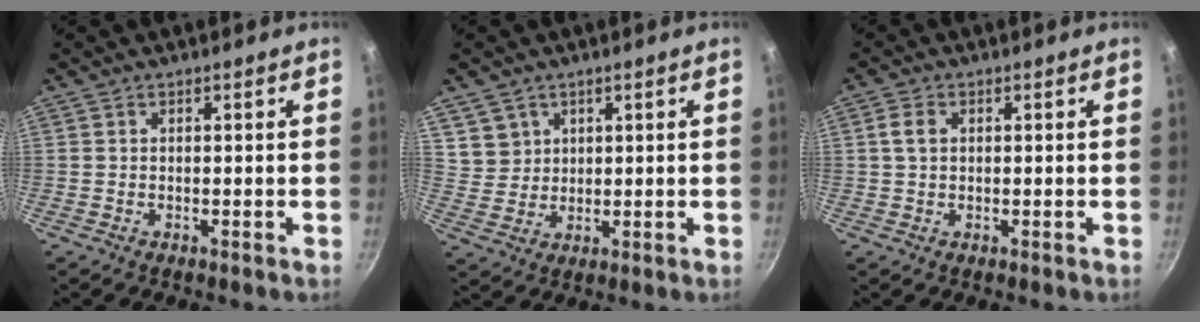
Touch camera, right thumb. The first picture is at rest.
{"total": 5.0, "force": [2.6, 4.3, 0.6], "torque": [0.017, 0.000, 0.053]}
{"total": 2.8, "force": [0.6, 2.0, 1.9], "torque": [-0.032, 0.005, 0.008]}